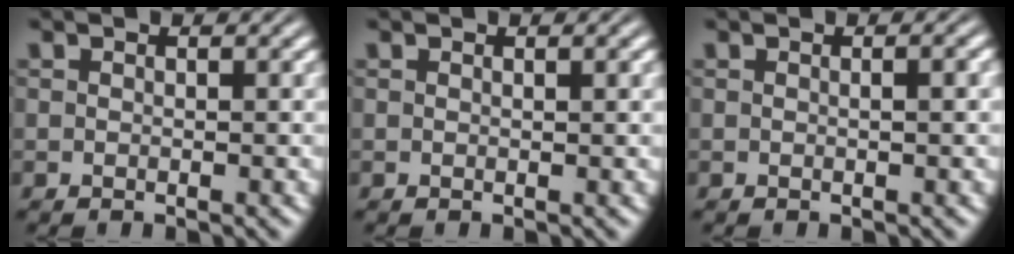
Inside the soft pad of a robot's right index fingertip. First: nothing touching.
{"total": 0.5, "force": [0.3, -0.3, 0.3], "torque": [-0.005, -0.001, 0.006]}
{"total": 0.8, "force": [0.0, -0.3, 0.7], "torque": [-0.011, 0.003, -0.001]}